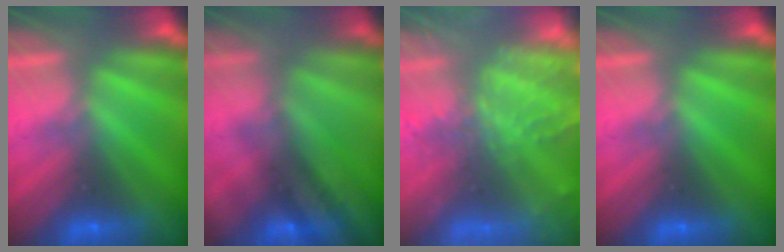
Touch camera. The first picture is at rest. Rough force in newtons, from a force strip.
{"total": 2.4}
{"total": 5.8}
{"total": 0.0}